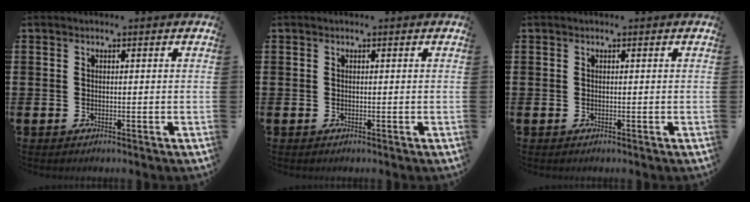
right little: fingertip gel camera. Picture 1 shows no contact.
{"total": 0.0}
{"total": 0.0}